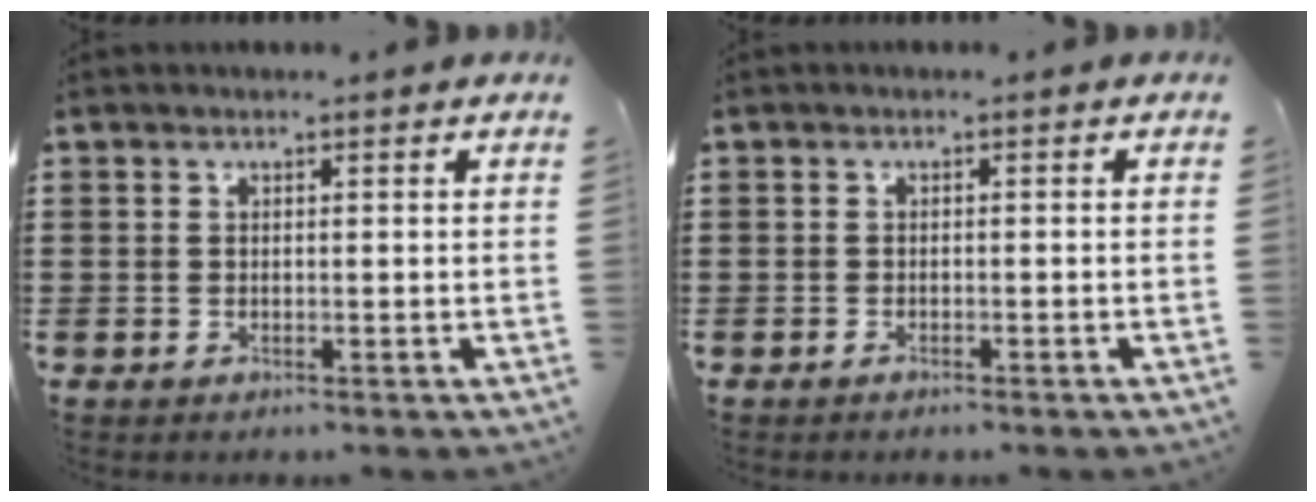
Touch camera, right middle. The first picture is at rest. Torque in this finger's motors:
{"motor_torque": [-0.68, 0.08, -0.01, 0.00]}